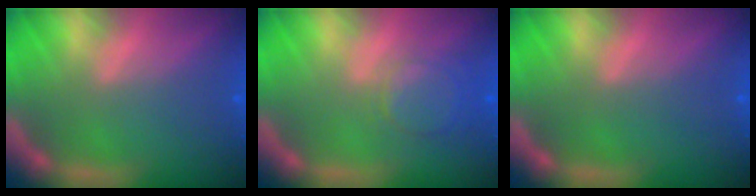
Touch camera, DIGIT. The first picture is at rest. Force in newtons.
{"total": 4.0}
{"total": 0.0}